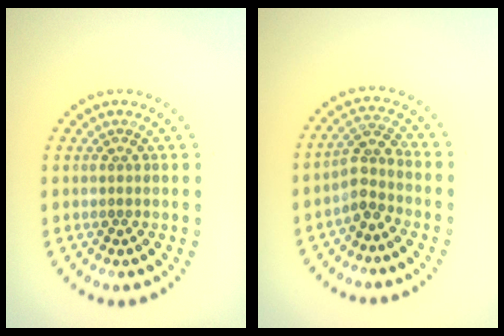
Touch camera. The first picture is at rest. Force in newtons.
{"total": 2.6, "press": 2.0, "slide": 1.7}